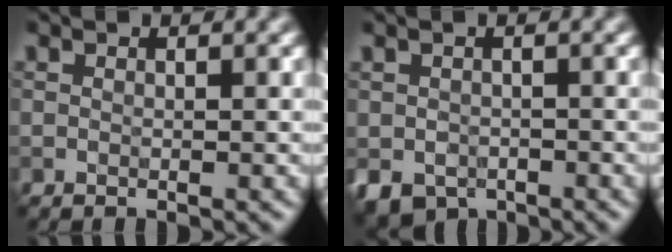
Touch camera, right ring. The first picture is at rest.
{"total": 3.4, "force": [-1.6, 2.4, 1.7], "torque": [-0.034, -0.013, -0.030]}